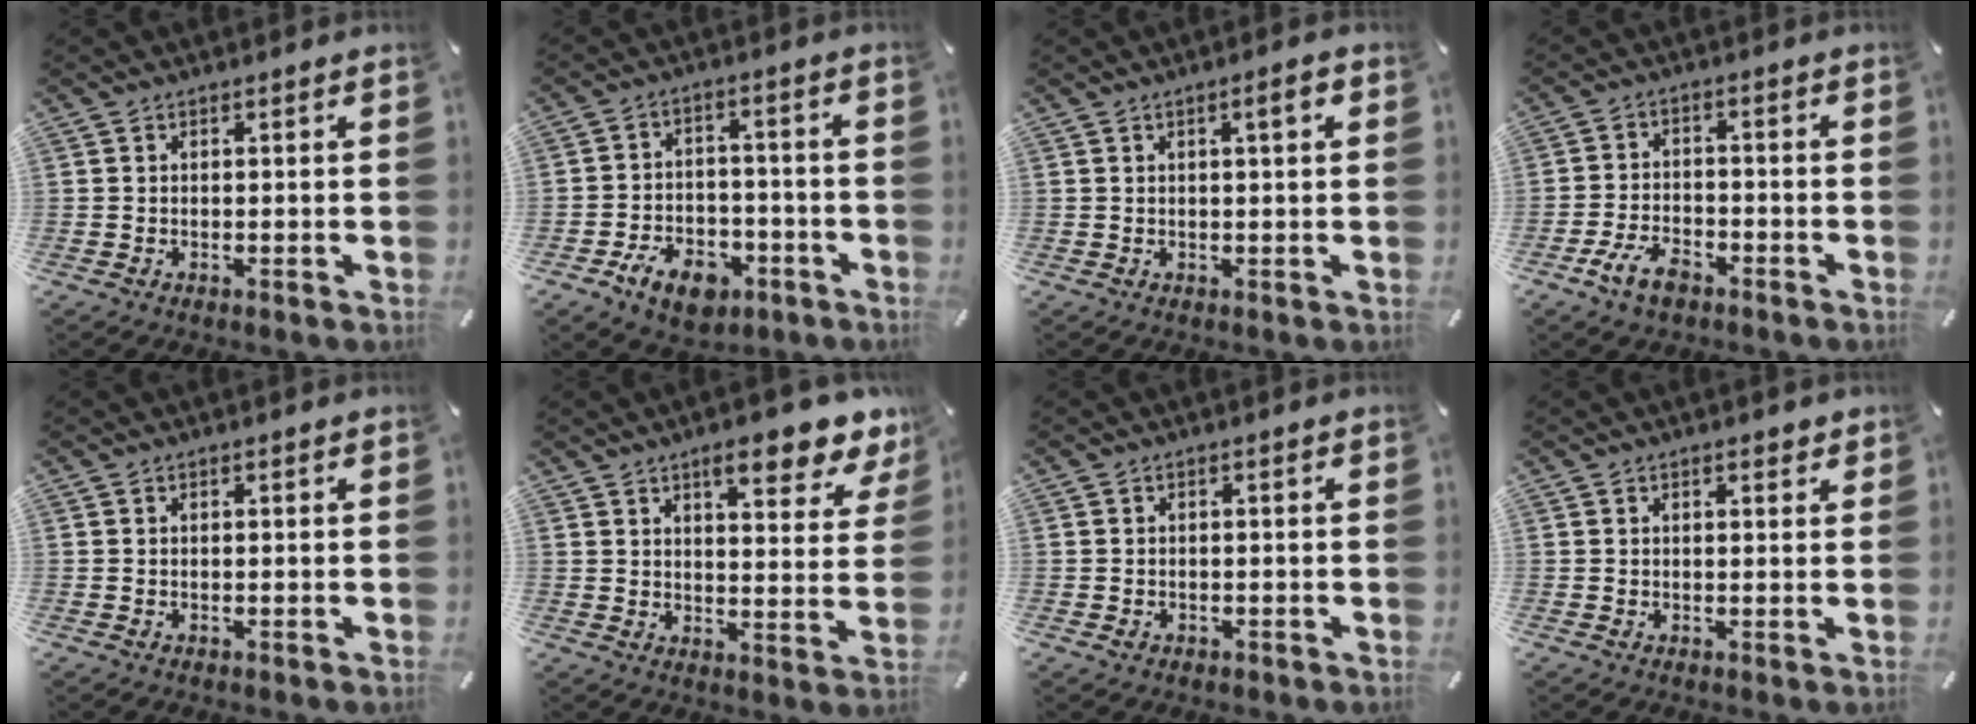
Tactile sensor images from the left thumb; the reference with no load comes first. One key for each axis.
{"total": 9.7, "fx": -5.5, "fy": 6.4, "fz": 4.9, "tx": -0.090, "ty": 0.035, "tz": -0.098}
{"total": 3.7, "fx": 1.4, "fy": 0.5, "fz": 3.4, "tx": -0.052, "ty": -0.002, "tz": 0.017}
{"total": 7.5, "fx": -4.4, "fy": 4.1, "fz": 4.4, "tx": -0.098, "ty": 0.018, "tz": -0.082}
{"total": 0.0}
{"total": 11.5, "fx": 8.1, "fy": 4.0, "fz": 7.0, "tx": -0.086, "ty": -0.048, "tz": 0.134}
{"total": 1.0, "fx": -0.5, "fy": 0.8, "fz": 0.4, "tx": -0.007, "ty": 0.003, "tz": -0.012}
{"total": 1.4, "fx": 0.9, "fy": 0.5, "fz": 1.0, "tx": -0.013, "ty": -0.001, "tz": 0.015}